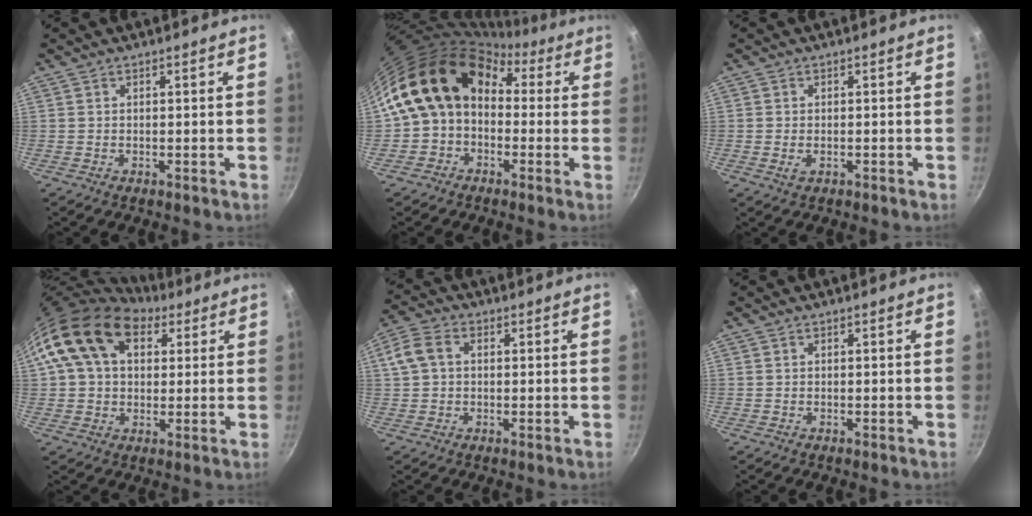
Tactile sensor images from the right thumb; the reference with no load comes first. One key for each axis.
{"total": 14.8, "fx": 1.0, "fy": 11.6, "fz": 9.2, "tx": -0.130, "ty": 0.049, "tz": -0.004}
{"total": 1.8, "fx": -0.5, "fy": 1.0, "fz": 1.4, "tx": -0.027, "ty": -0.002, "tz": -0.009}
{"total": 15.4, "fx": 6.8, "fy": 10.2, "fz": 9.4, "tx": -0.137, "ty": 0.004, "tz": 0.108}
{"total": 6.4, "fx": 1.1, "fy": 4.6, "fz": 4.3, "tx": -0.086, "ty": 0.015, "tz": 0.009}
{"total": 0.0}